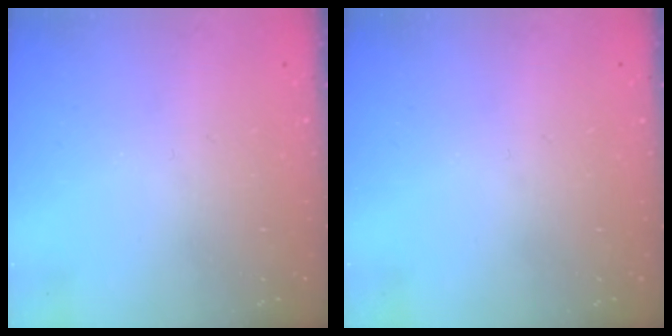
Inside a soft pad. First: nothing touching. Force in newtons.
{"total": 0.0}